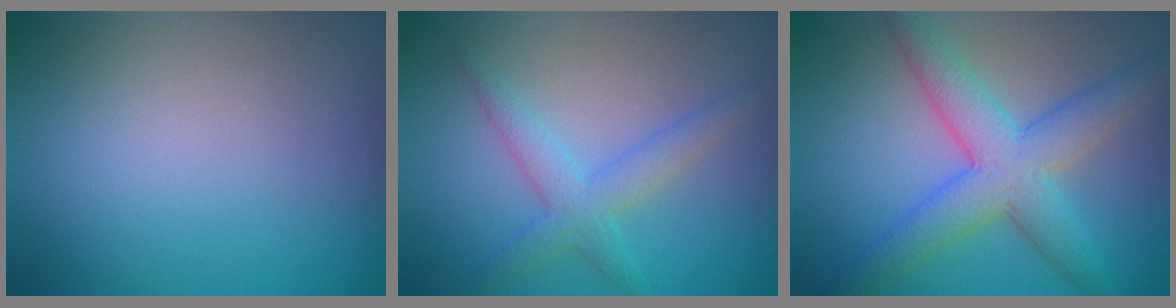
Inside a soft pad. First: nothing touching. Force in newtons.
{"total": 3.2, "press": 3.2, "slide": 0.1}
{"total": 6.7, "press": 6.7, "slide": 0.2}